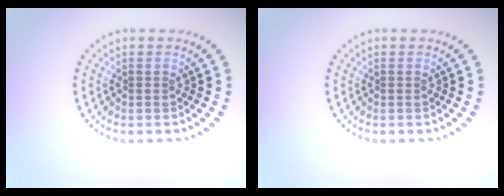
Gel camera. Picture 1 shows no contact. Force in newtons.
{"total": 0.0}